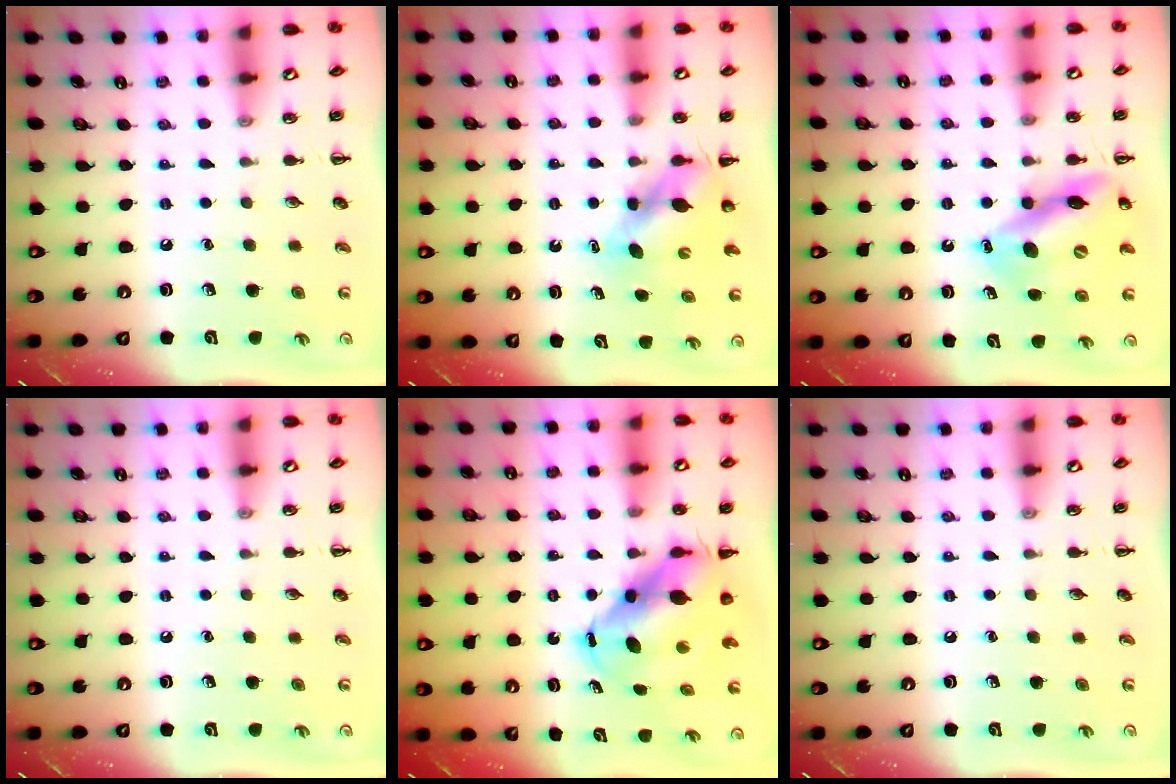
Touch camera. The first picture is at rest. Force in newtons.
{"total": 6.0, "press": 6.0, "slide": 0.4}
{"total": 12.7, "press": 12.2, "slide": 3.4}
{"total": 0.0}
{"total": 8.2, "press": 7.9, "slide": 2.3}
{"total": 0.0}